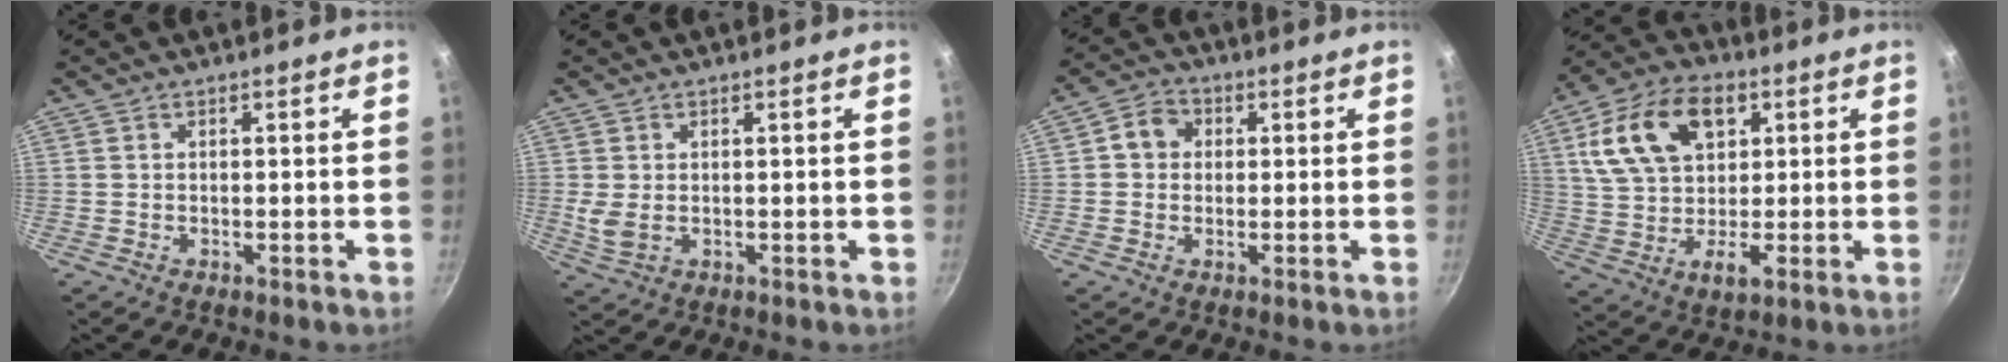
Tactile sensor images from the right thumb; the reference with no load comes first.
{"total": 3.4, "force": [0.1, 2.2, 2.6], "torque": [-0.047, -0.005, 0.012]}
{"total": 5.2, "force": [0.8, 4.5, 2.4], "torque": [-0.016, 0.010, 0.000]}
{"total": 17.7, "force": [5.6, 11.9, 11.8], "torque": [-0.188, 0.009, 0.094]}